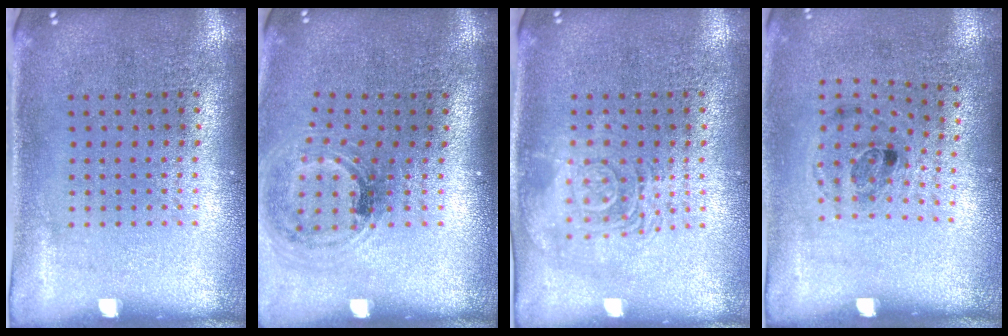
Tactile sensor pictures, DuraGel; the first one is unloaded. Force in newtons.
{"total": 1.1, "press": 1.1, "slide": 0.3}
{"total": 2.6, "press": 2.6, "slide": 0.4}
{"total": 1.2, "press": 0.8, "slide": 0.9}